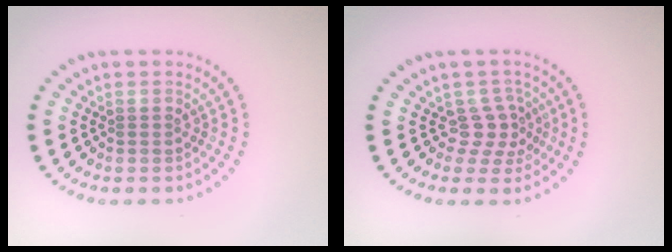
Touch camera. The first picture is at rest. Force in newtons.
{"total": 2.3, "press": 1.5, "slide": 1.7}